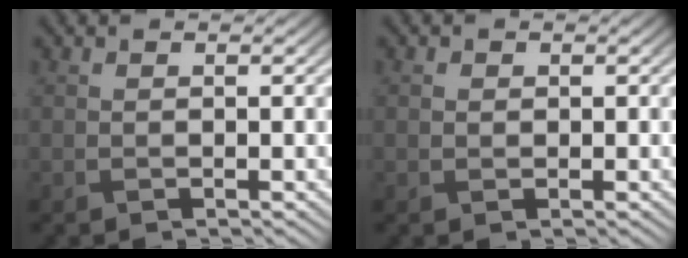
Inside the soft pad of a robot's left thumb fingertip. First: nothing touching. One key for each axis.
{"total": 0.5, "fx": 0.1, "fy": 0.5, "fz": -0.1, "tx": -0.001, "ty": -0.004, "tz": 0.002}